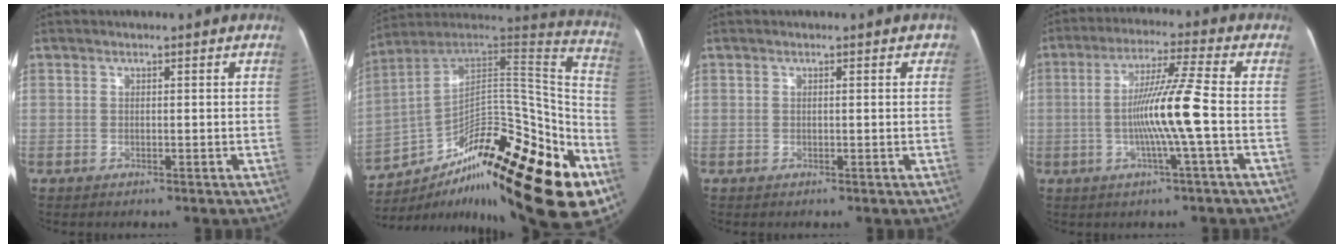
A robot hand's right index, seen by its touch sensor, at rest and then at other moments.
{"total": 30.6, "force": [-16.0, 7.8, 24.9], "torque": [-0.295, 0.057, -0.245]}
{"total": 0.9, "force": [0.4, 0.5, 0.6], "torque": [0.002, 0.009, -0.001]}
{"total": 10.0, "force": [-1.6, -1.5, 9.7], "torque": [-0.183, -0.002, -0.034]}